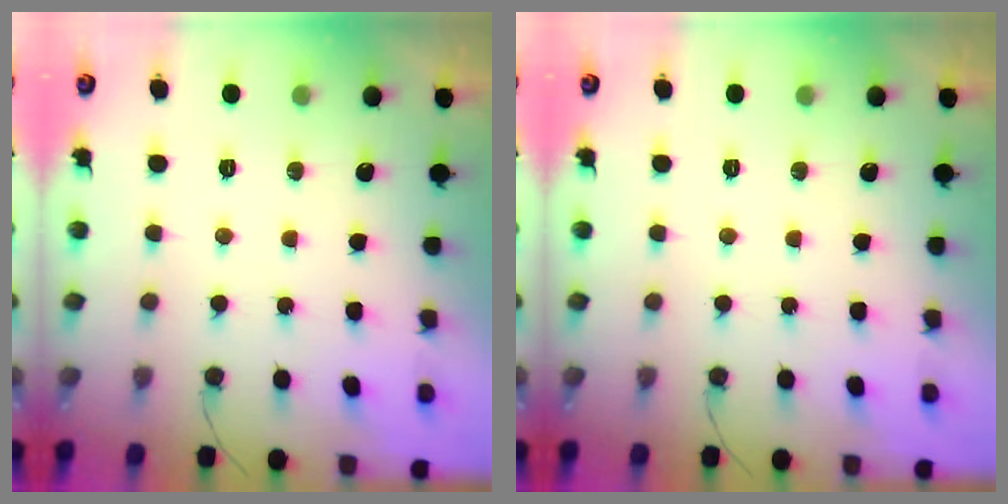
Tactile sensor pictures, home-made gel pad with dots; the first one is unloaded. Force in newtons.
{"total": 0.0}